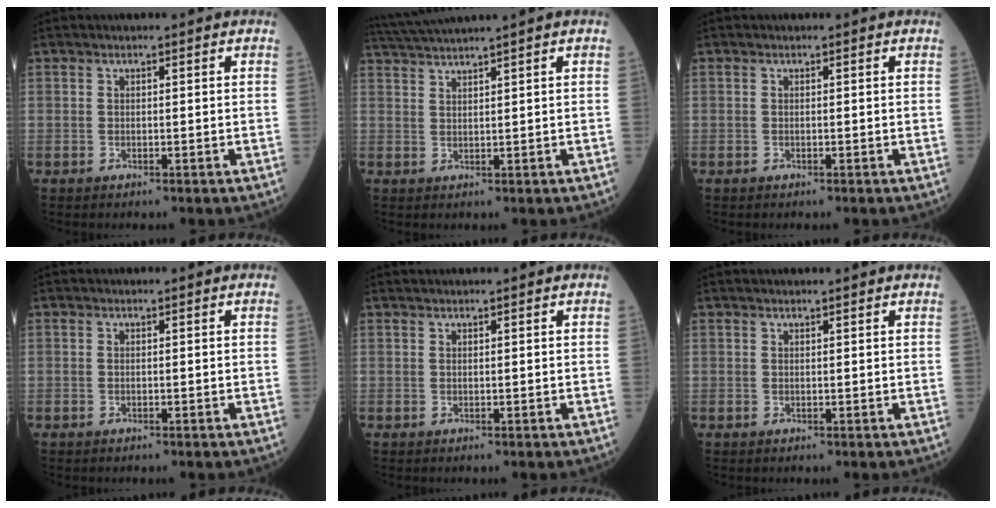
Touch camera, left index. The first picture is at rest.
{"total": 5.7, "force": [4.9, -1.8, 2.3], "torque": [-0.044, 0.017, 0.094]}
{"total": 0.0}
{"total": 0.0}
{"total": 1.4, "force": [1.3, -0.2, 0.6], "torque": [-0.009, 0.016, 0.027]}
{"total": 2.2, "force": [2.0, 0.2, 0.8], "torque": [-0.008, 0.019, 0.029]}